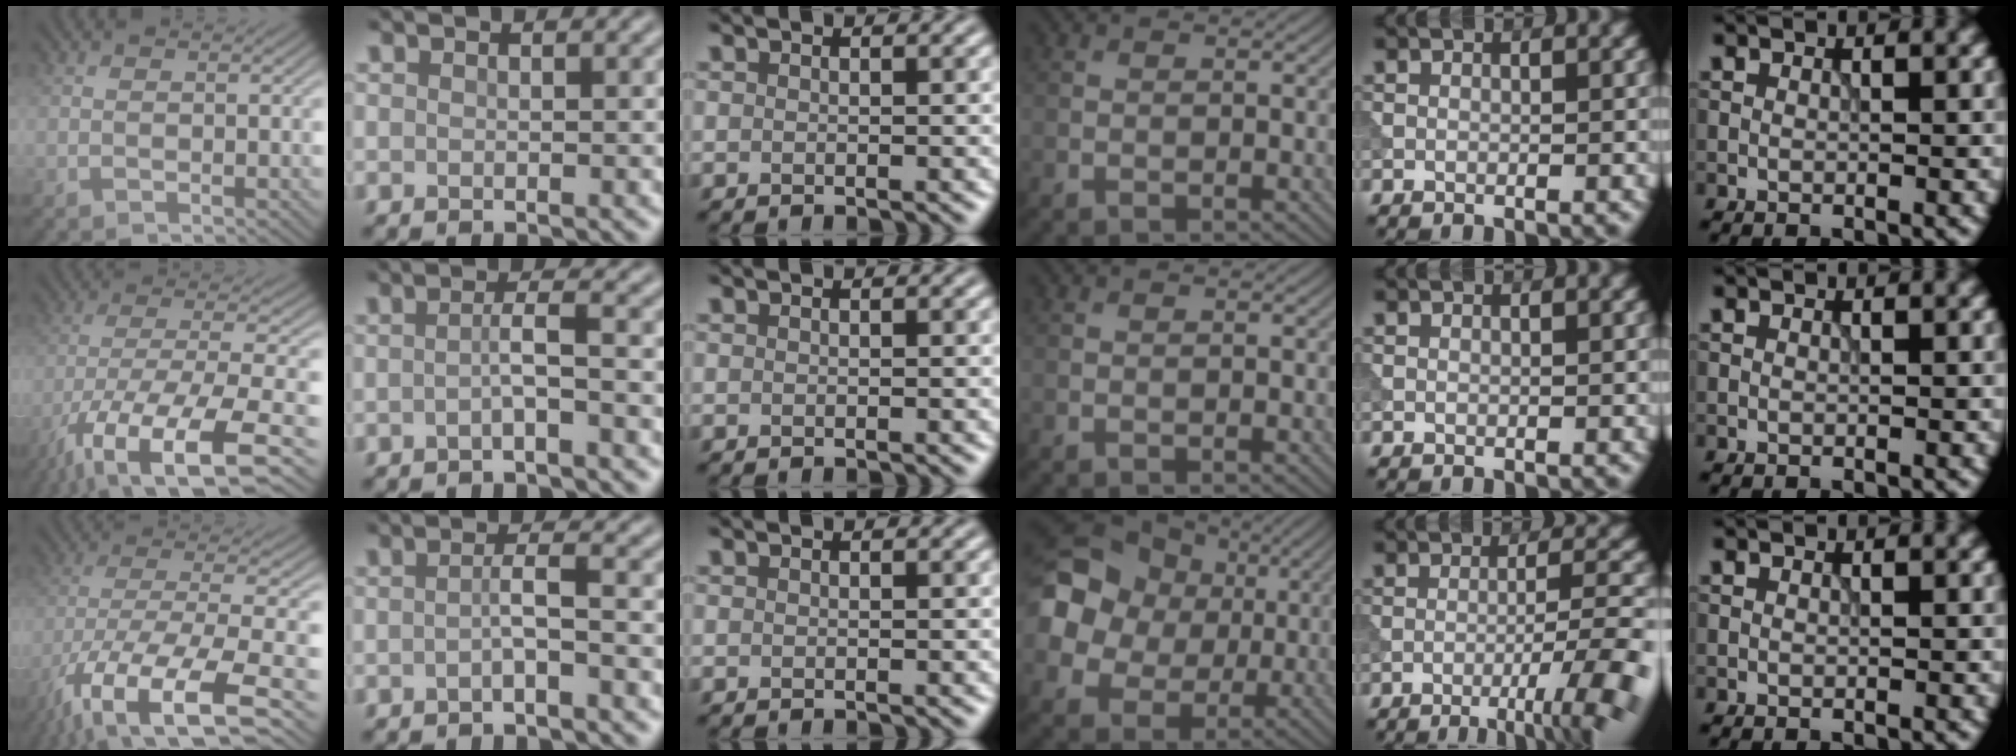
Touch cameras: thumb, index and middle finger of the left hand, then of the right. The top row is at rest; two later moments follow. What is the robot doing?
{"motion": "extract", "object": "tissue"}